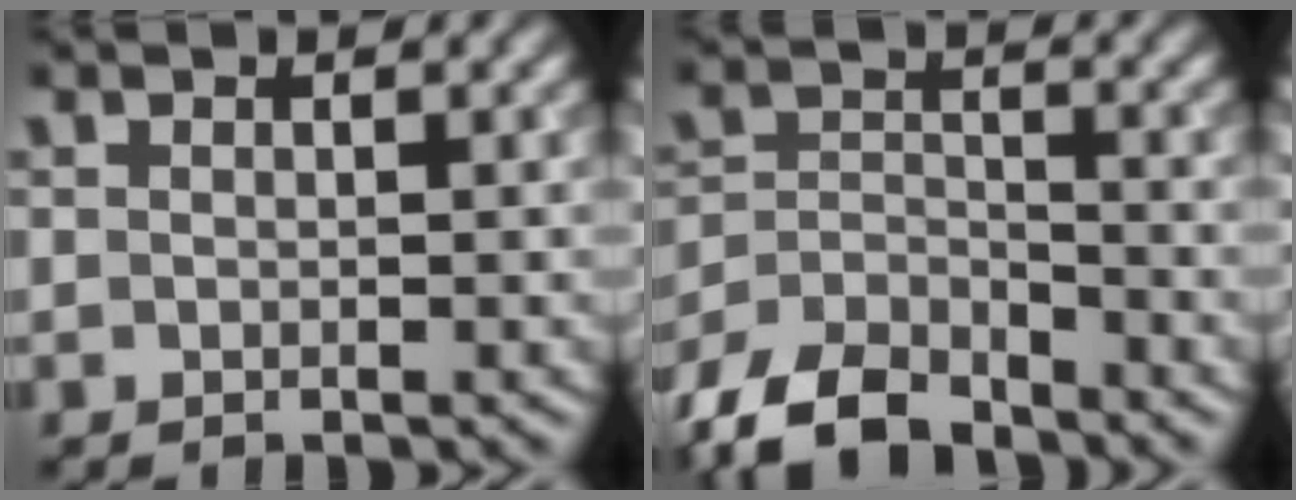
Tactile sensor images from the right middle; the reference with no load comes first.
{"total": 7.3, "force": [-6.3, 2.7, 2.6], "torque": [-0.045, -0.011, -0.122]}